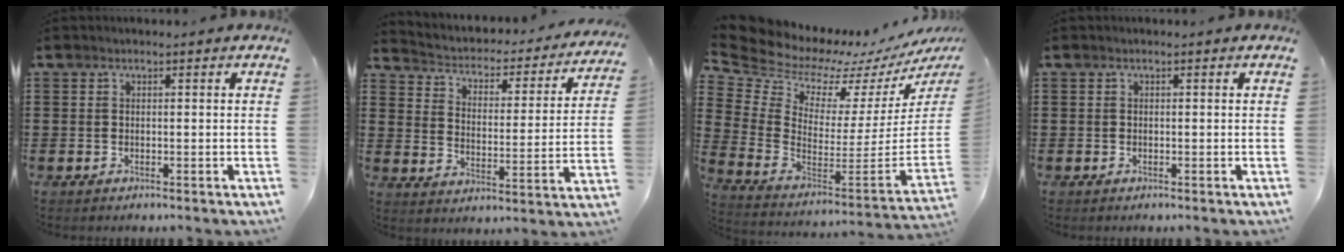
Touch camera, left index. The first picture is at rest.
{"total": 2.0, "force": [1.6, 0.9, 0.8], "torque": [-0.031, -0.024, 0.015]}
{"total": 6.5, "force": [6.0, 2.5, 0.7], "torque": [-0.060, -0.067, 0.102]}
{"total": 0.0}